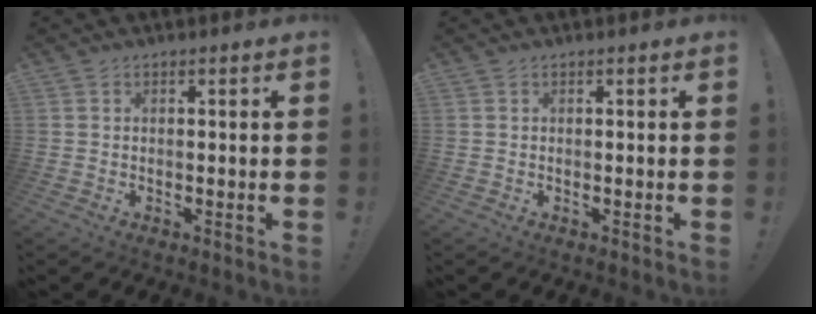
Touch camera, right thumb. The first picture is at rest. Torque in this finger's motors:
{"motor_torque": [0.00, 0.00, 0.00, 0.00, 0.00]}